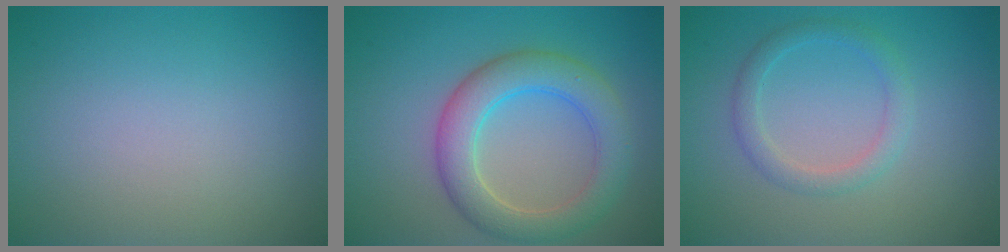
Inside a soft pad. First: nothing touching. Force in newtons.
{"total": 5.4, "press": 5.4, "slide": 0.1}
{"total": 2.1, "press": 2.1, "slide": 0.1}